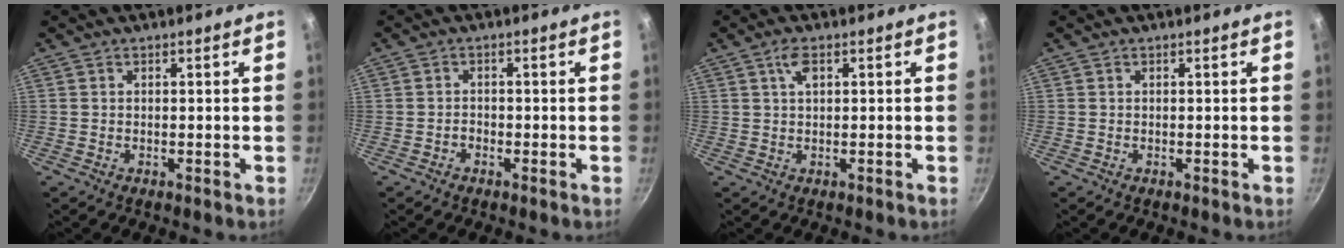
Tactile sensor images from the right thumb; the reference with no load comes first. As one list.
[{"total": 1.0, "force": [-0.8, 0.6, 0.4], "torque": [-0.006, 0.008, -0.015]}, {"total": 2.4, "force": [0.9, 0.9, 2.1], "torque": [-0.039, 0.002, 0.016]}, {"total": 0.0}]